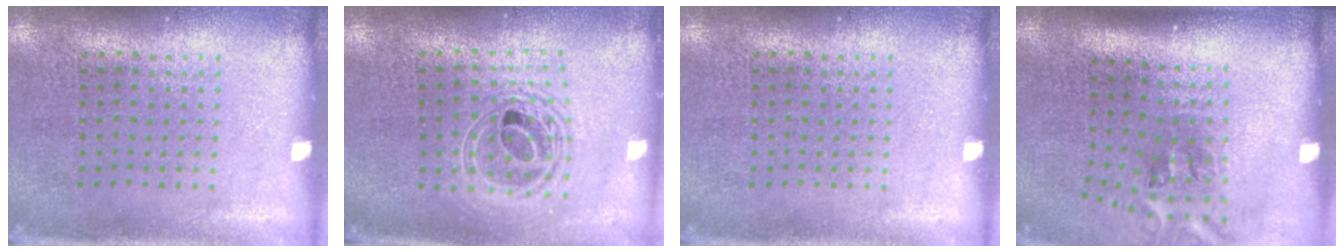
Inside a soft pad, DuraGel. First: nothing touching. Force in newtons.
{"total": 2.0, "press": 1.5, "slide": 1.3}
{"total": 0.0}
{"total": 2.2, "press": 1.3, "slide": 1.8}